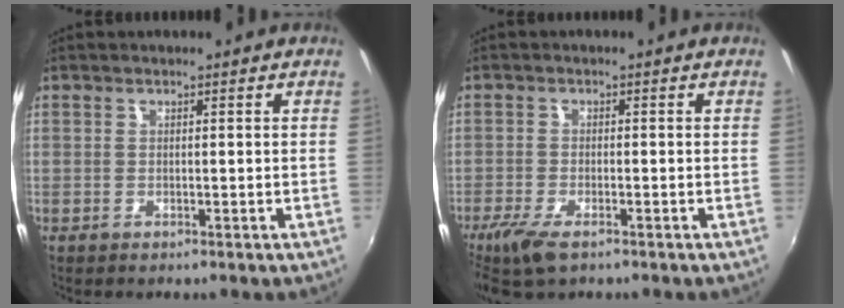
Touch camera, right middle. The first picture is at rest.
{"total": 6.2, "force": [-4.2, 2.1, 4.1], "torque": [-0.103, -0.024, -0.078]}